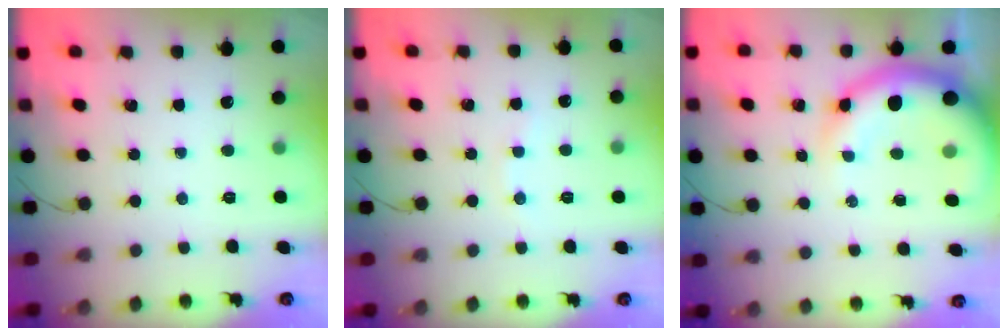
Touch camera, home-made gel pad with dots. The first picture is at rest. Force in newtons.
{"total": 2.6, "press": 2.5, "slide": 0.8}
{"total": 10.0, "press": 9.5, "slide": 3.0}